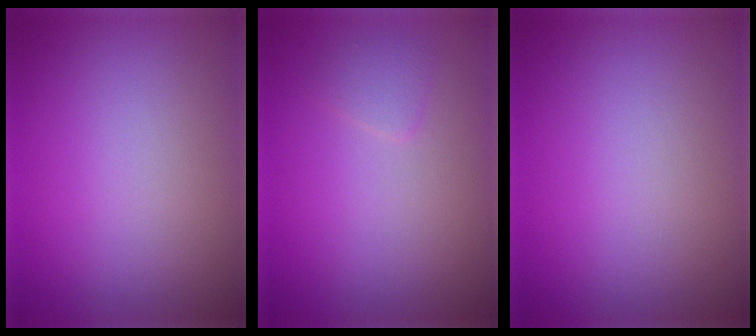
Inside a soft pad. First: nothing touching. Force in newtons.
{"total": 1.0, "press": 1.0, "slide": 0.1}
{"total": 0.0}